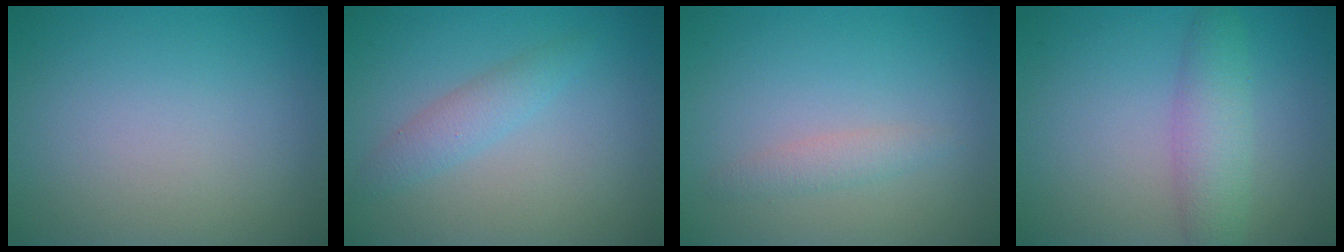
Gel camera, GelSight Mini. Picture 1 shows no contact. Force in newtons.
{"total": 2.0, "press": 2.0, "slide": 0.0}
{"total": 1.4, "press": 1.4, "slide": 0.0}
{"total": 3.5, "press": 3.5, "slide": 0.1}